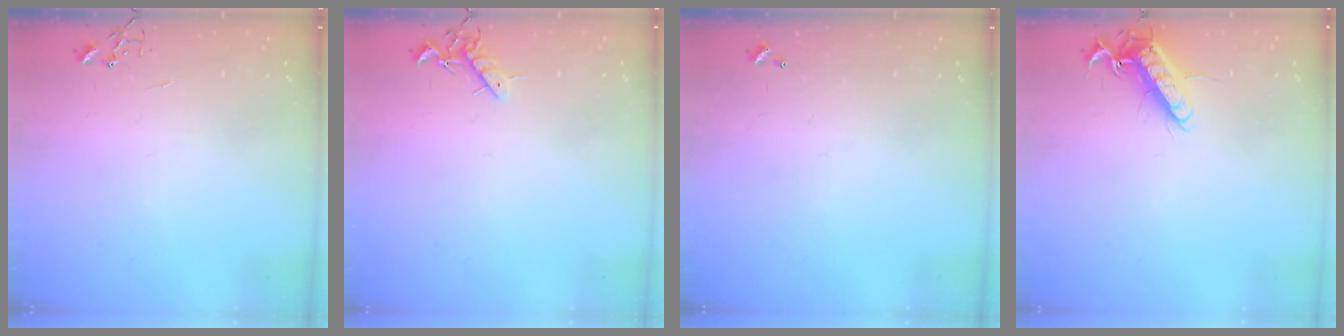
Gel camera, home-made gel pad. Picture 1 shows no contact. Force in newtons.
{"total": 7.4, "press": 7.4, "slide": 0.9}
{"total": 0.0}
{"total": 13.3, "press": 13.2, "slide": 1.1}